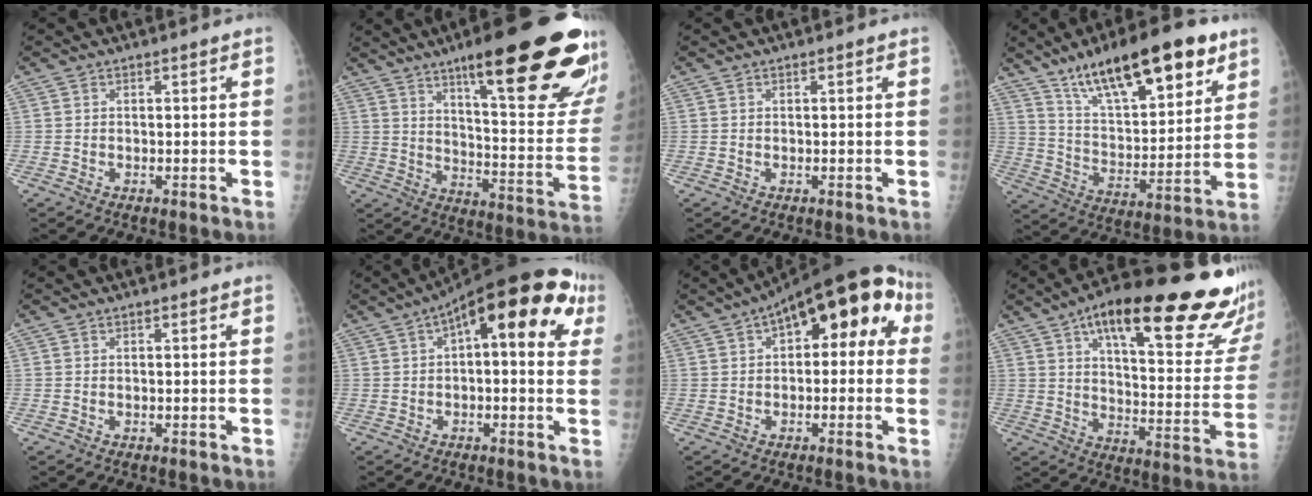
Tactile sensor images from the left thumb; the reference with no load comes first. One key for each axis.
{"total": 29.3, "fx": 16.8, "fy": 5.6, "fz": 23.4, "tx": -0.259, "ty": -0.059, "tz": 0.248}
{"total": 0.0}
{"total": 22.9, "fx": 14.1, "fy": 8.0, "fz": 16.2, "tx": -0.225, "ty": -0.051, "tz": 0.238}
{"total": 0.0}
{"total": 18.0, "fx": 6.0, "fy": 7.2, "fz": 15.3, "tx": -0.190, "ty": 0.033, "tz": 0.070}
{"total": 16.4, "fx": 4.6, "fy": 7.9, "fz": 13.6, "tx": -0.147, "ty": 0.043, "tz": 0.052}
{"total": 31.9, "fx": 19.9, "fy": 8.5, "fz": 23.5, "tx": -0.282, "ty": -0.050, "tz": 0.278}